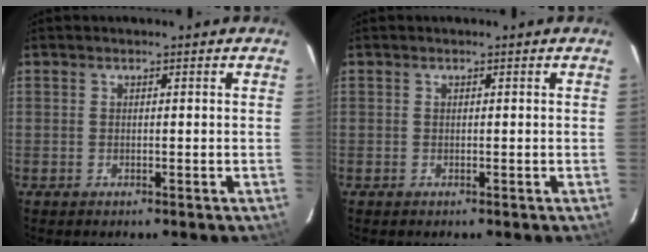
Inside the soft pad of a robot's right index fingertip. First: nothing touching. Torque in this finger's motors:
{"motor_torque": [-0.25, 0.10, -0.05, 0.01]}